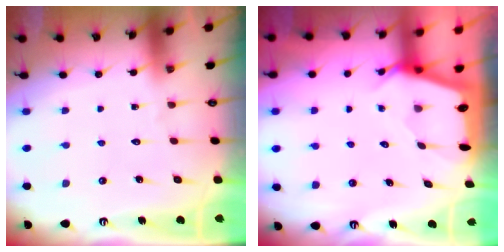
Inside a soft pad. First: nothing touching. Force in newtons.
{"total": 2.3, "press": 2.3, "slide": 0.3}